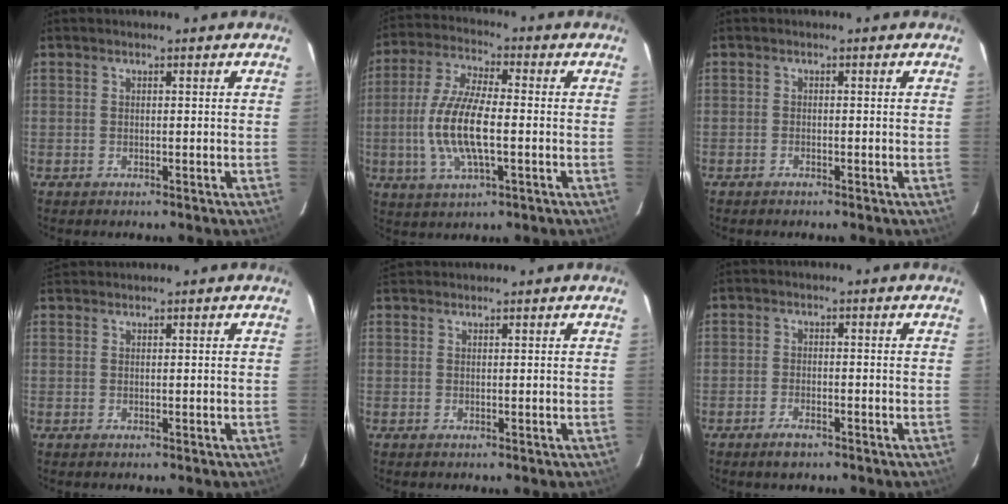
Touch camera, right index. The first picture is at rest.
{"total": 12.6, "force": [-1.8, 4.0, 11.8], "torque": [-0.247, -0.001, -0.037]}
{"total": 0.5, "force": [-0.5, 0.1, 0.1], "torque": [-0.001, 0.001, -0.010]}
{"total": 1.4, "force": [1.4, 0.3, 0.1], "torque": [0.001, 0.010, 0.027]}
{"total": 2.3, "force": [2.1, 0.8, 0.4], "torque": [-0.005, 0.016, 0.039]}
{"total": 2.7, "force": [-2.0, 1.0, 1.6], "torque": [-0.039, -0.002, -0.038]}